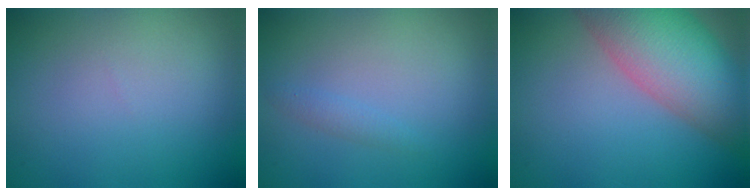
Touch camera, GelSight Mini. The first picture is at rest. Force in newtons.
{"total": 0.9, "press": 0.9, "slide": 0.0}
{"total": 10.0, "press": 9.9, "slide": 0.6}